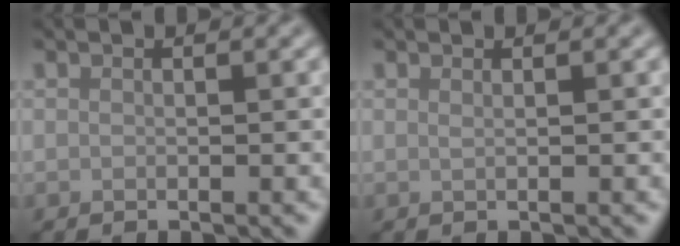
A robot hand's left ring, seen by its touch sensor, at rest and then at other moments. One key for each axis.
{"total": 0.6, "fx": 0.2, "fy": 0.3, "fz": 0.5, "tx": -0.005, "ty": -0.001, "tz": 0.000}